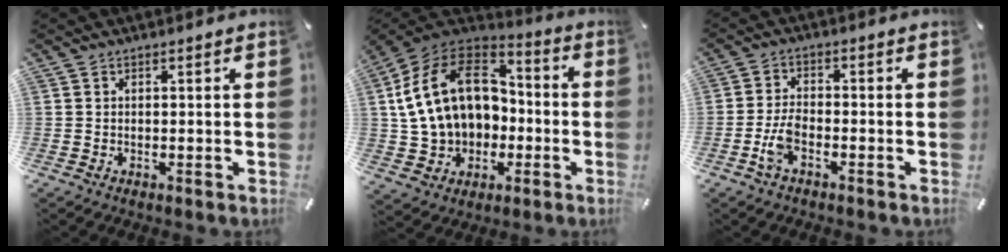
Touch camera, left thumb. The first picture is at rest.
{"total": 20.1, "force": [1.2, 15.9, 12.2], "torque": [-0.245, 0.011, 0.031]}
{"total": 5.2, "force": [-2.4, 2.5, 3.9], "torque": [-0.090, 0.004, -0.048]}